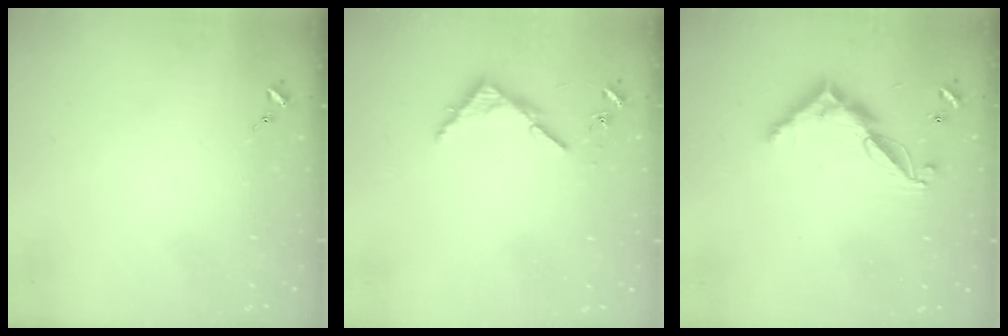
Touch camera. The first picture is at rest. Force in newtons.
{"total": 3.9, "press": 3.9, "slide": 0.3}
{"total": 11.6, "press": 11.6, "slide": 0.4}